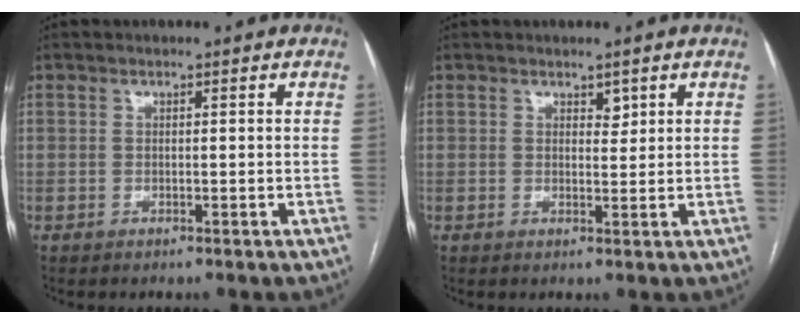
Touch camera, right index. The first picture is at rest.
{"total": 0.9, "force": [0.7, 0.4, 0.5], "torque": [-0.006, -0.004, 0.009]}